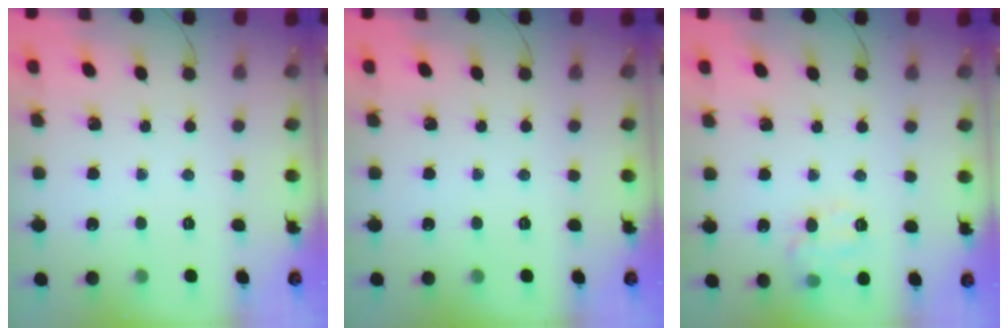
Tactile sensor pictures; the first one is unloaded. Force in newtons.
{"total": 0.0}
{"total": 9.6, "press": 9.6, "slide": 1.1}